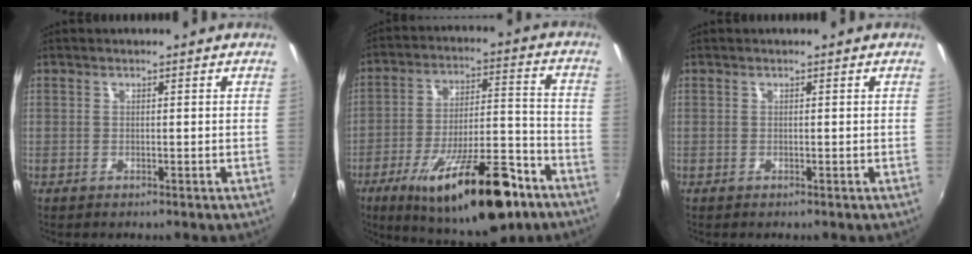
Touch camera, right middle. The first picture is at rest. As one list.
[{"total": 22.2, "force": [-13.4, 6.7, 16.4], "torque": [-0.268, -0.020, -0.201]}, {"total": 0.0}]